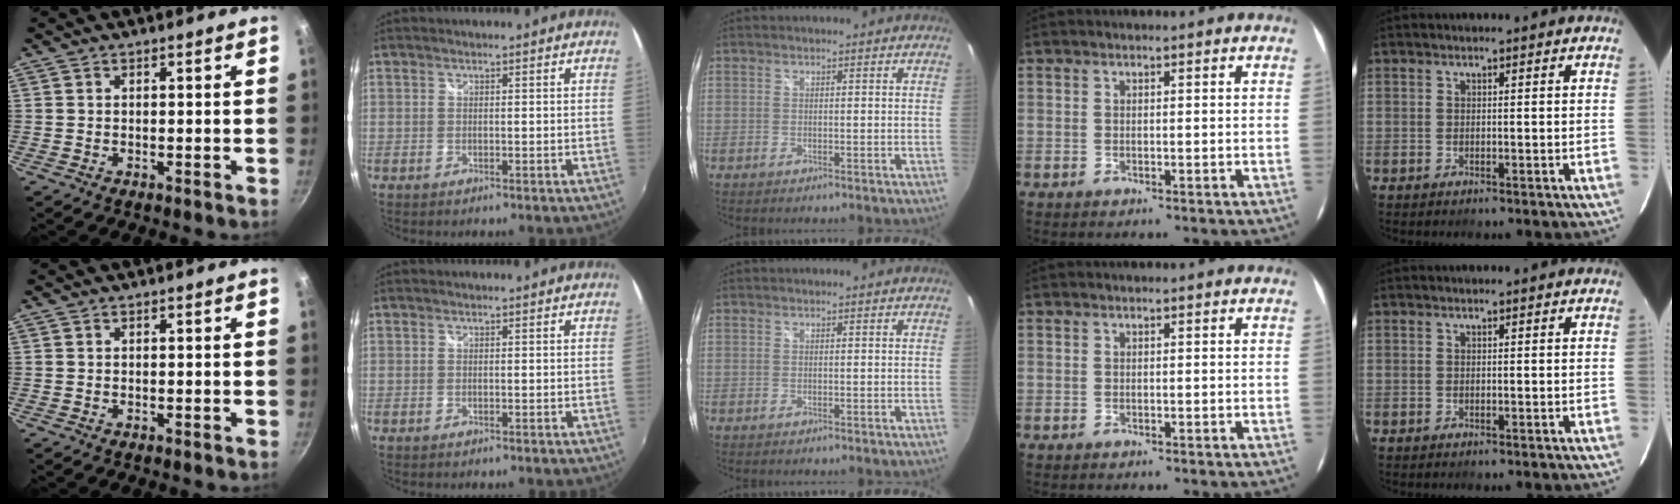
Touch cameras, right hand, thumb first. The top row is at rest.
{}